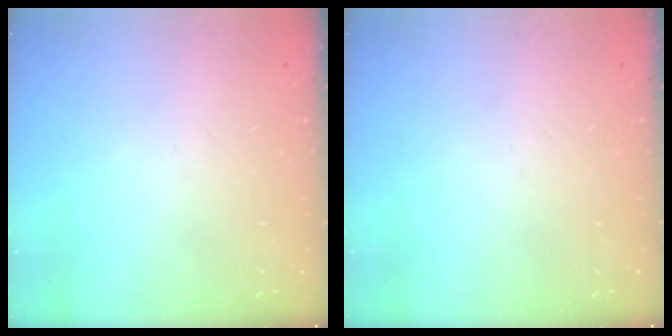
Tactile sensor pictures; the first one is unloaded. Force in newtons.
{"total": 0.0}